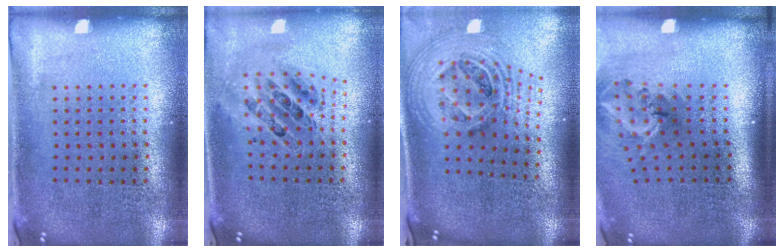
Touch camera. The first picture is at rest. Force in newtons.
{"total": 0.8, "press": 0.7, "slide": 0.1}
{"total": 2.5, "press": 1.8, "slide": 1.7}
{"total": 2.0, "press": 1.3, "slide": 1.5}